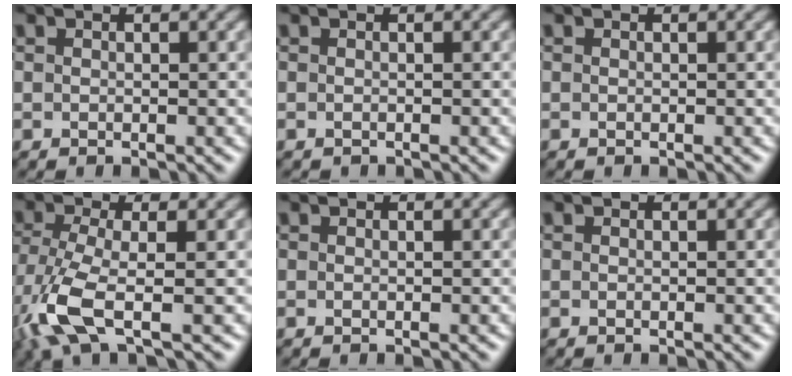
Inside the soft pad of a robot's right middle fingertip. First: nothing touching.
{"total": 0.7, "force": [-0.7, 0.1, 0.2], "torque": [-0.002, -0.007, -0.012]}
{"total": 0.0}
{"total": 6.3, "force": [-2.8, 1.9, 5.3], "torque": [-0.140, -0.018, -0.065]}
{"total": 0.0}
{"total": 0.0}